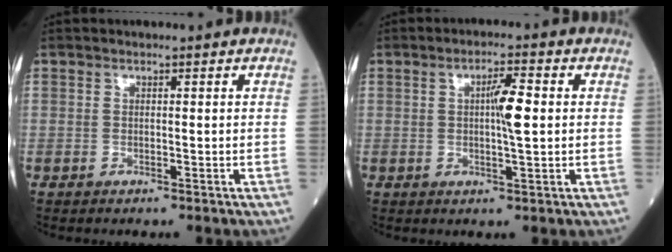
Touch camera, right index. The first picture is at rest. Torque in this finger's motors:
{"motor_torque": [0.94, 0.08, 0.35, 0.10]}